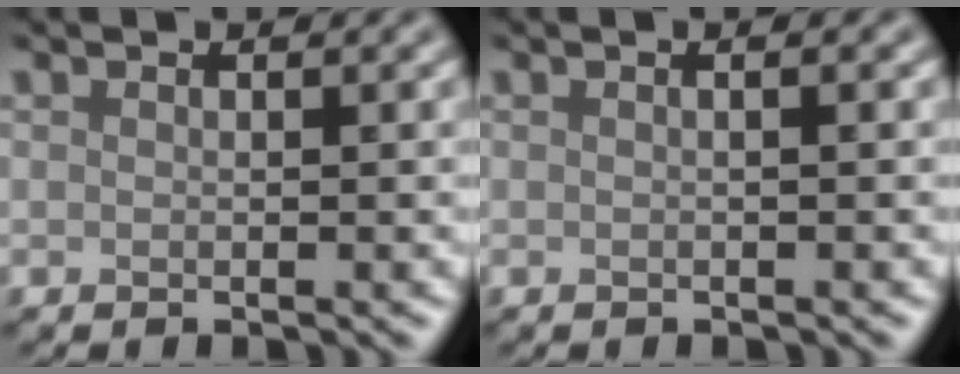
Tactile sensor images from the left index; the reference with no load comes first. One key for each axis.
{"total": 1.3, "fx": 0.3, "fy": 0.5, "fz": 1.1, "tx": -0.010, "ty": 0.002, "tz": -0.012}